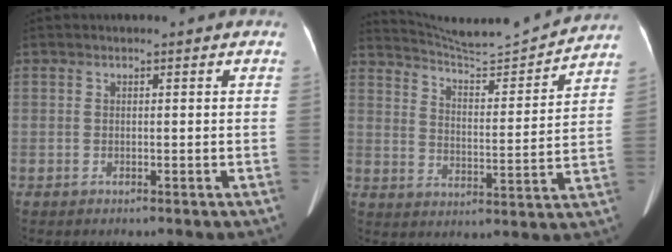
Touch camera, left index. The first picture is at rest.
{"total": 14.5, "force": [14.2, -1.1, 2.9], "torque": [-0.059, -0.028, 0.212]}